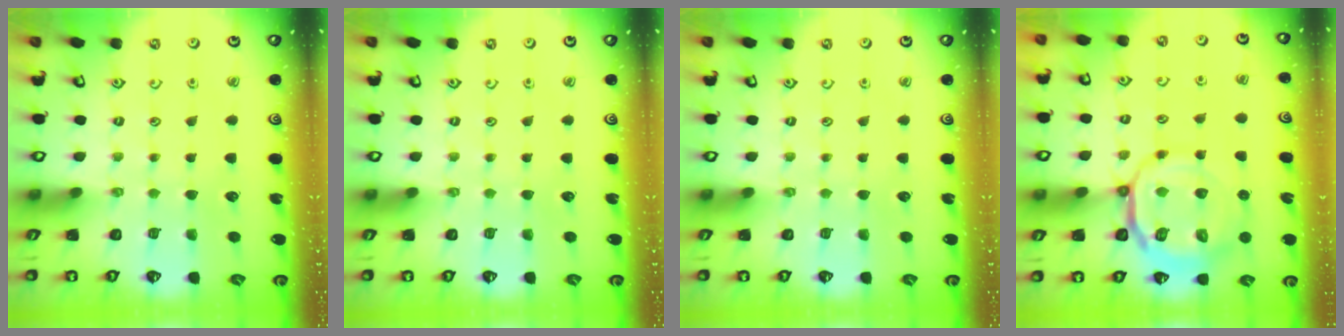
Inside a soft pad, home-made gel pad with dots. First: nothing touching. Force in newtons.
{"total": 0.0}
{"total": 0.0}
{"total": 12.6, "press": 12.4, "slide": 2.4}